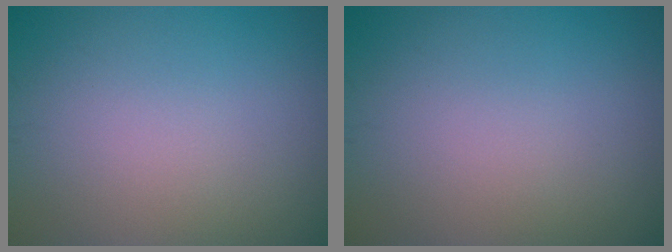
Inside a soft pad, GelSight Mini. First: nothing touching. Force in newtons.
{"total": 0.0}